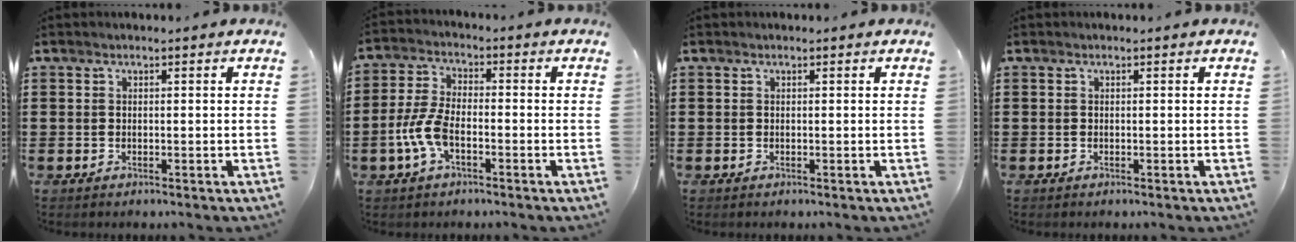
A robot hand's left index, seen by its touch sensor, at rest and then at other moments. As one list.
[{"total": 6.4, "force": [-2.4, 2.8, 5.3], "torque": [-0.136, -0.005, -0.054]}, {"total": 0.0}, {"total": 0.0}]